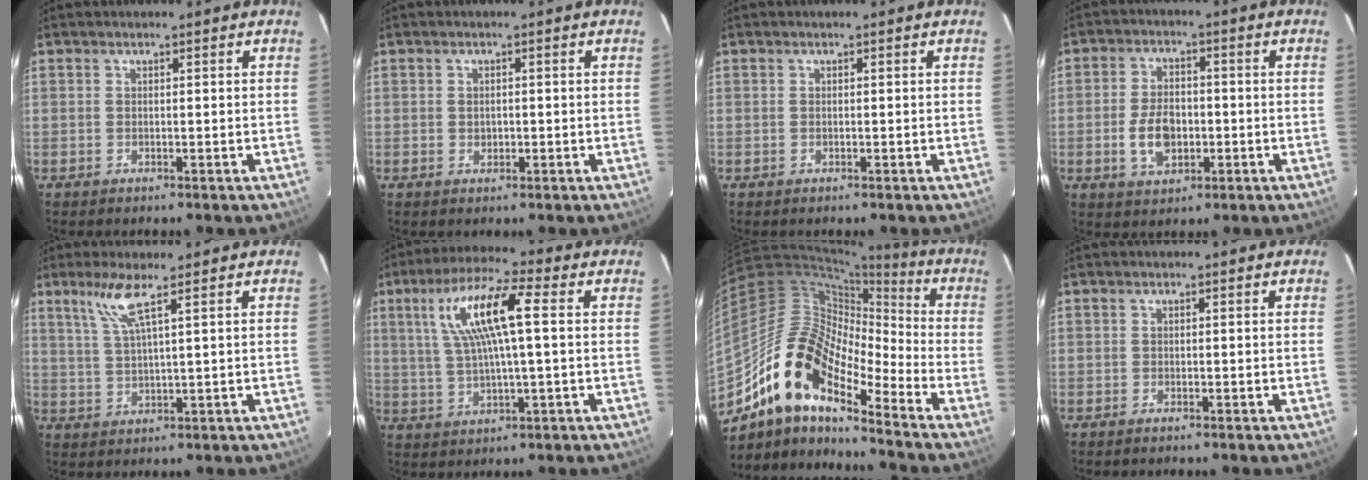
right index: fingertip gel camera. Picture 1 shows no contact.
{"total": 1.4, "force": [-0.1, 1.1, 0.9], "torque": [-0.014, 0.002, -0.002]}
{"total": 0.0}
{"total": 7.7, "force": [-1.8, 4.7, 5.8], "torque": [-0.116, 0.006, -0.024]}
{"total": 5.3, "force": [3.1, -0.4, 4.2], "torque": [-0.087, -0.003, 0.068]}
{"total": 12.3, "force": [2.8, 2.1, 11.8], "torque": [-0.225, 0.018, 0.056]}
{"total": 16.7, "force": [-11.8, 6.0, 10.2], "torque": [-0.172, 0.000, -0.240]}
{"total": 0.5, "force": [-0.5, 0.2, 0.2], "torque": [-0.005, -0.001, -0.010]}